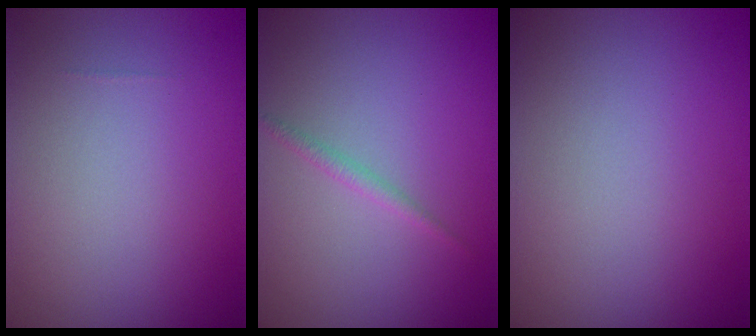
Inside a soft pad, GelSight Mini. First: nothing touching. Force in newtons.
{"total": 0.9, "press": 0.9, "slide": 0.0}
{"total": 0.0}